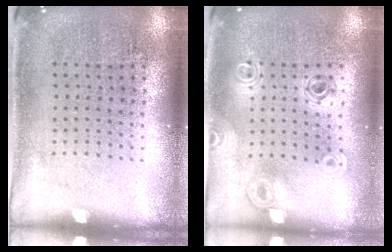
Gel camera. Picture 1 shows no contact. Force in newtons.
{"total": 0.5, "press": 0.5, "slide": 0.1}